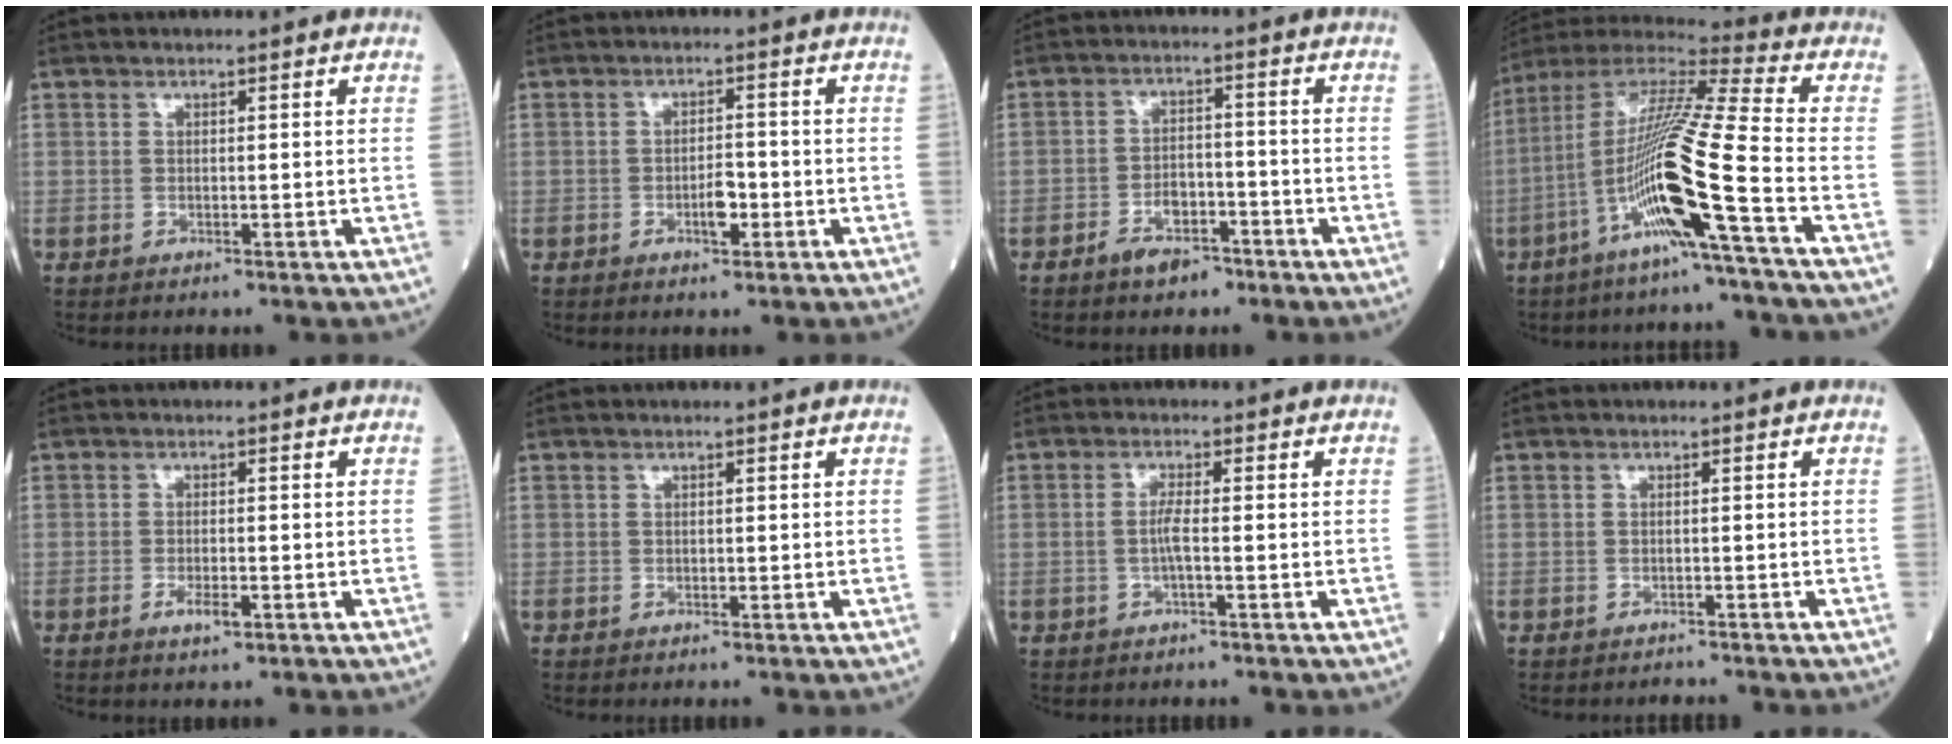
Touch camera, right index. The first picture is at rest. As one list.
[{"total": 3.0, "force": [-1.1, 1.1, 2.5], "torque": [-0.039, 0.003, -0.017]}, {"total": 4.8, "force": [-3.3, 2.5, 2.4], "torque": [-0.044, 0.004, -0.050]}, {"total": 17.1, "force": [-6.1, -1.5, 15.9], "torque": [-0.311, -0.005, -0.125]}, {"total": 2.3, "force": [-1.0, 0.6, 1.9], "torque": [-0.036, -0.002, -0.014]}, {"total": 0.0}, {"total": 2.4, "force": [-0.5, 0.0, 2.3], "torque": [-0.046, 0.001, -0.011]}, {"total": 0.6, "force": [-0.6, 0.0, -0.1], "torque": [-0.002, -0.002, -0.009]}]